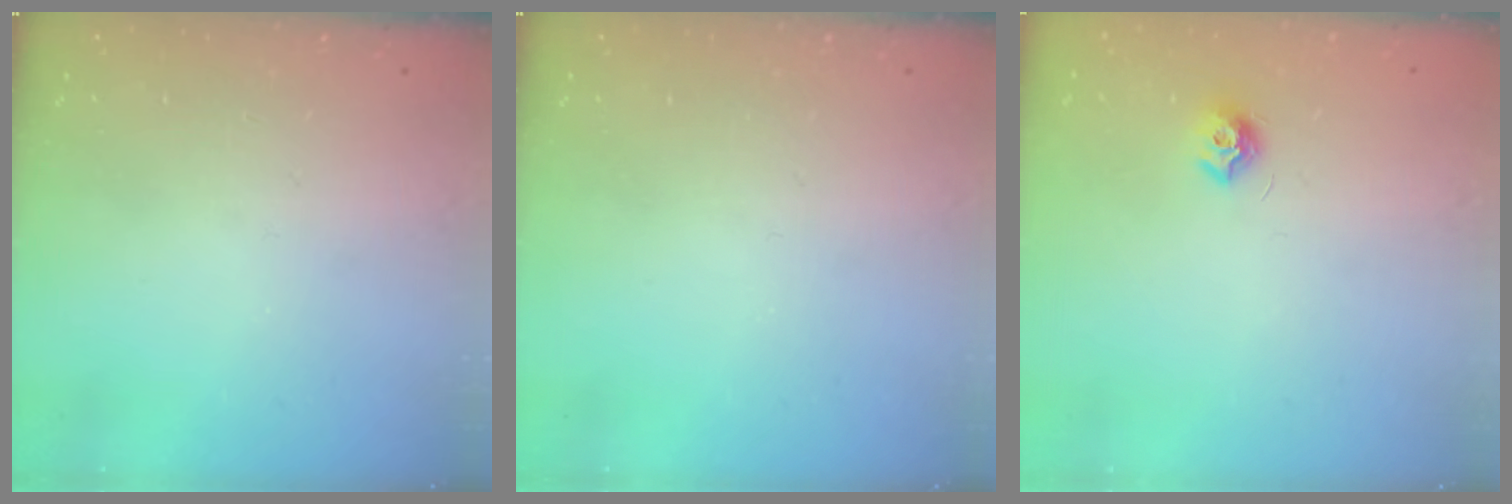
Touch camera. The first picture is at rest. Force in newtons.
{"total": 0.0}
{"total": 7.8, "press": 7.8, "slide": 0.3}